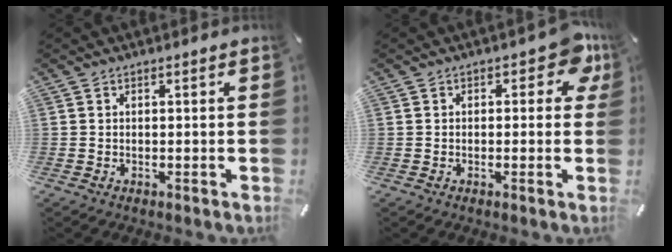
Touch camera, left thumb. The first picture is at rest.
{"total": 6.1, "force": [2.3, 3.4, 4.6], "torque": [-0.046, -0.007, 0.033]}